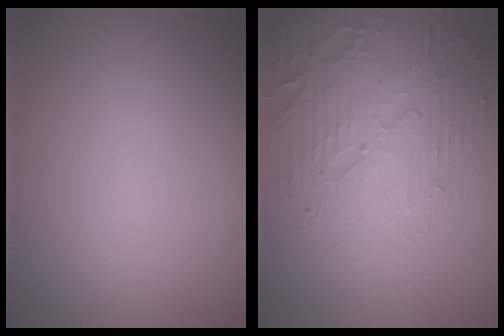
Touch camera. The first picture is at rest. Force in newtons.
{"total": 5.2, "press": 4.7, "slide": 2.1}